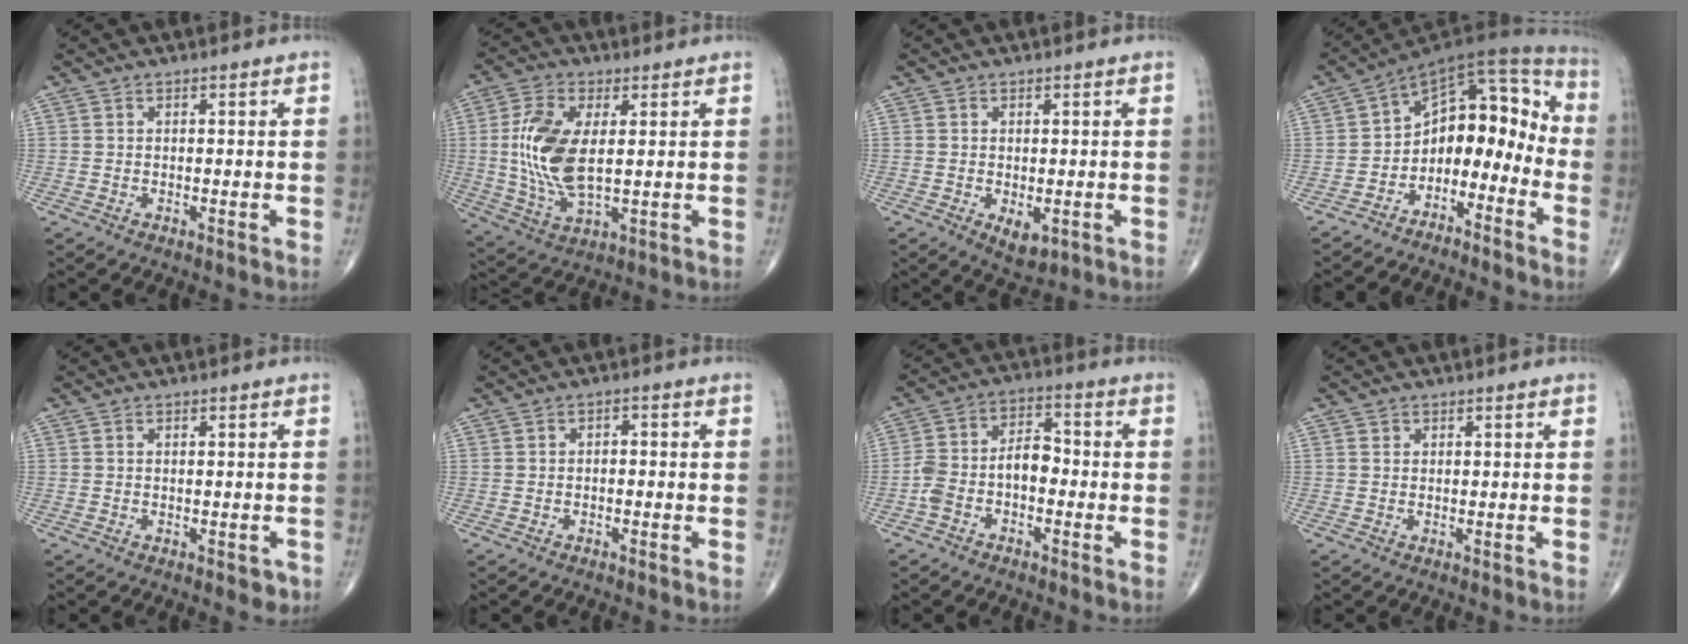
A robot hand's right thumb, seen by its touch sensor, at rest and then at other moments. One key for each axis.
{"total": 12.9, "fx": 1.4, "fy": 6.0, "fz": 11.3, "tx": -0.240, "ty": -0.011, "tz": 0.032}
{"total": 3.8, "fx": -1.0, "fy": 2.2, "fz": 3.0, "tx": -0.040, "ty": -0.008, "tz": -0.004}
{"total": 13.1, "fx": -5.6, "fy": 8.4, "fz": 8.4, "tx": -0.068, "ty": 0.107, "tz": -0.102}
{"total": 1.7, "fx": -0.6, "fy": 1.0, "fz": 1.3, "tx": -0.005, "ty": 0.000, "tz": -0.004}
{"total": 1.1, "fx": -0.4, "fy": 0.7, "fz": 0.7, "tx": -0.002, "ty": 0.005, "tz": -0.013}
{"total": 8.3, "fx": -2.4, "fy": 4.9, "fz": 6.3, "tx": -0.117, "ty": 0.042, "tz": -0.052}
{"total": 0.8, "fx": 0.3, "fy": 0.6, "fz": 0.2, "tx": 0.001, "ty": -0.001, "tz": 0.006}